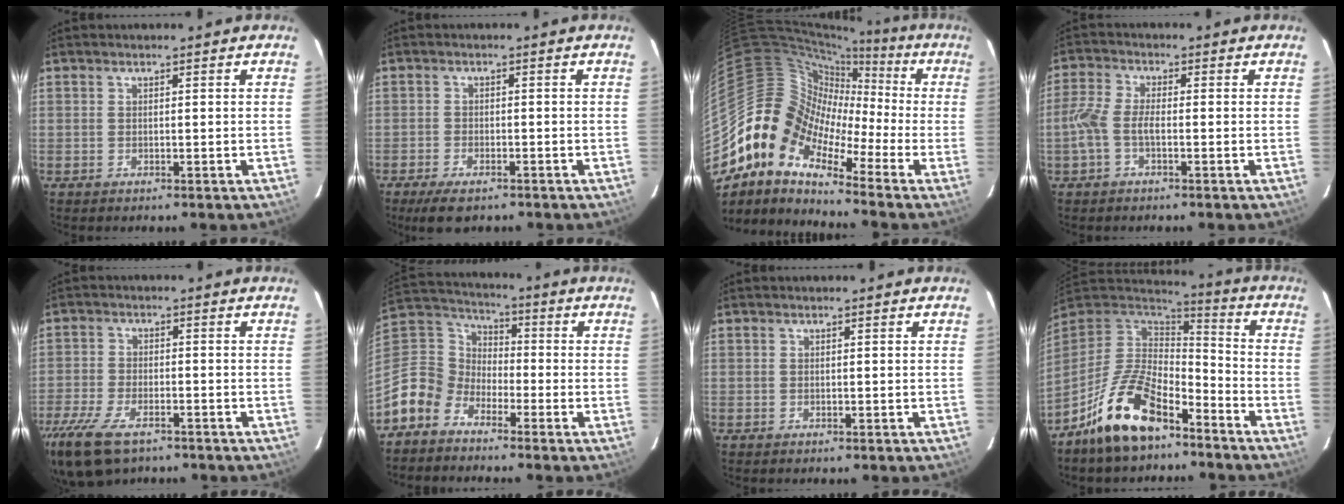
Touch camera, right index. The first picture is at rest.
{"total": 5.5, "force": [-4.1, 2.2, 3.1], "torque": [-0.078, -0.016, -0.069]}
{"total": 11.5, "force": [-6.0, 7.9, 5.8], "torque": [-0.092, 0.018, -0.146]}
{"total": 4.9, "force": [-1.5, 1.8, 4.3], "torque": [-0.103, 0.008, -0.033]}
{"total": 13.9, "force": [-9.4, 6.4, 8.1], "torque": [-0.204, -0.038, -0.172]}
{"total": 10.2, "force": [-6.8, 7.2, 2.5], "torque": [-0.079, 0.031, -0.156]}
{"total": 0.0}
{"total": 16.5, "force": [-11.0, 7.0, 10.1], "torque": [-0.208, 0.002, -0.200]}